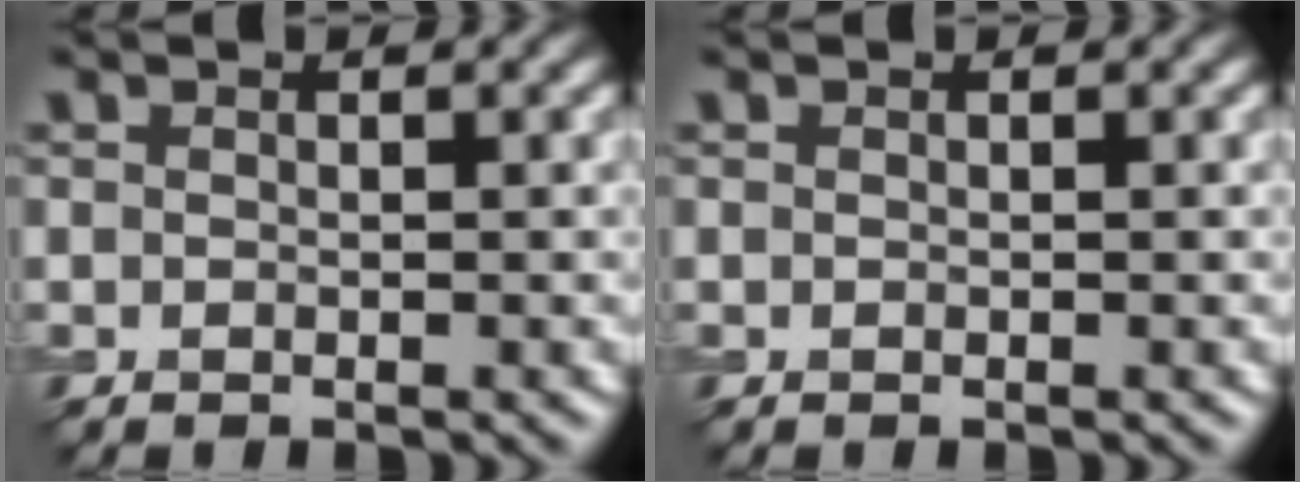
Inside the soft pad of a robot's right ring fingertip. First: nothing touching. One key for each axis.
{"total": 0.0}